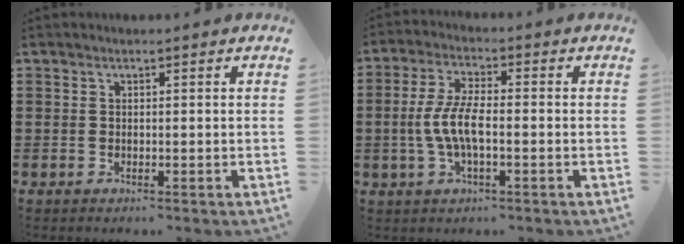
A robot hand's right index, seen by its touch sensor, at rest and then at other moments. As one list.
[{"total": 6.4, "force": [-1.4, 2.2, 5.9], "torque": [-0.137, -0.007, -0.035]}]